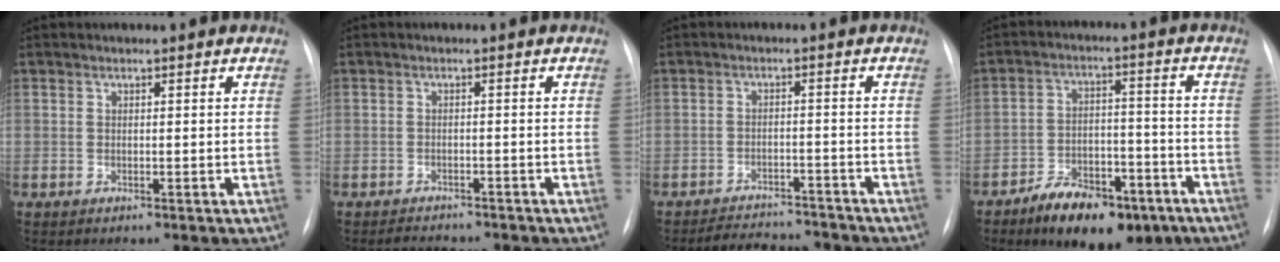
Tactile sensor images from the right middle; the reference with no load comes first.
{"total": 3.7, "force": [-3.4, 1.3, 0.8], "torque": [-0.012, -0.005, -0.046]}
{"total": 7.9, "force": [-7.6, 2.0, 1.3], "torque": [-0.015, 0.005, -0.106]}
{"total": 12.7, "force": [-8.3, 5.7, 7.7], "torque": [-0.114, 0.011, -0.127]}